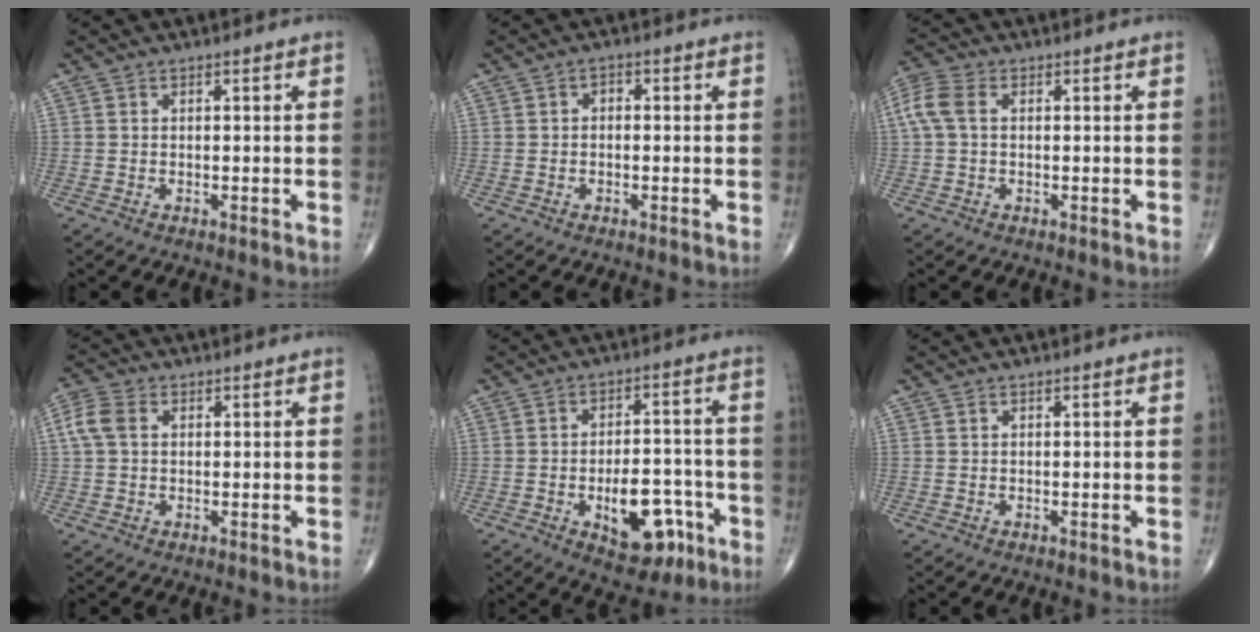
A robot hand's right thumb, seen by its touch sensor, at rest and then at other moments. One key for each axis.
{"total": 1.2, "fx": -0.1, "fy": 0.9, "fz": 0.8, "tx": -0.005, "ty": 0.003, "tz": -0.007}
{"total": 5.8, "fx": 0.8, "fy": 3.6, "fz": 4.4, "tx": -0.120, "ty": 0.021, "tz": 0.012}
{"total": 4.8, "fx": 0.9, "fy": 3.4, "fz": 3.3, "tx": -0.085, "ty": 0.015, "tz": 0.013}
{"total": 12.5, "fx": -5.0, "fy": 6.7, "fz": 9.3, "tx": -0.104, "ty": 0.033, "tz": -0.063}
{"total": 0.0}